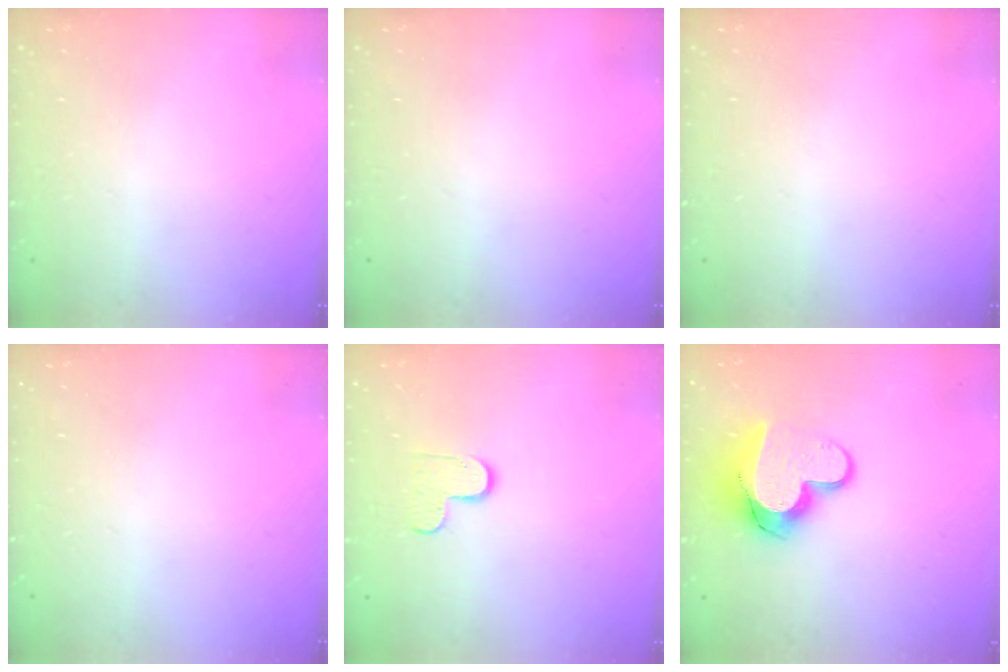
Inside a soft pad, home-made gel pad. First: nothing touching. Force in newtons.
{"total": 0.0}
{"total": 0.0}
{"total": 0.0}
{"total": 5.7, "press": 5.7, "slide": 0.4}
{"total": 13.4, "press": 13.4, "slide": 1.1}